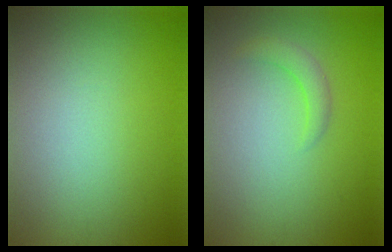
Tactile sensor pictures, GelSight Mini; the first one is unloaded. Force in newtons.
{"total": 1.7, "press": 1.7, "slide": 0.3}